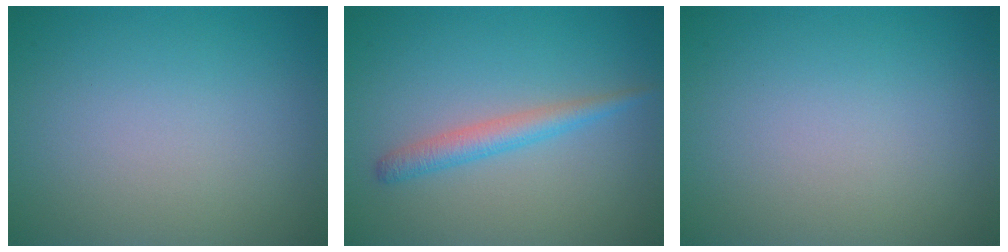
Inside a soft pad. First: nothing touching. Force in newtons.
{"total": 2.2, "press": 2.2, "slide": 0.1}
{"total": 0.0}